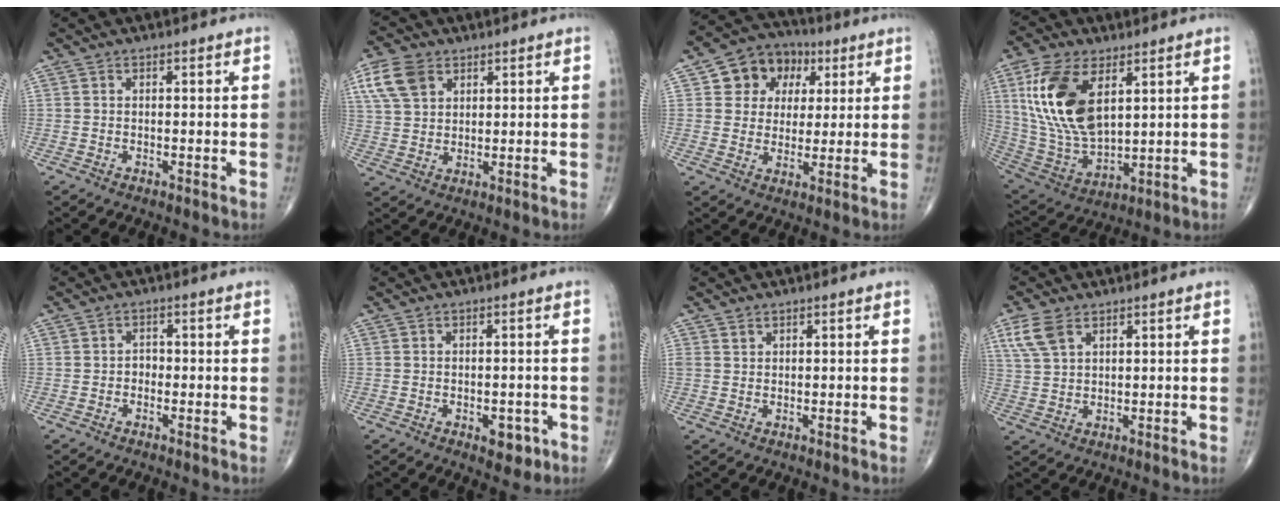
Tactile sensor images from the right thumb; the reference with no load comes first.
{"total": 8.2, "force": [3.8, 5.6, 4.7], "torque": [-0.086, -0.003, 0.077]}
{"total": 10.9, "force": [3.7, 9.1, 4.7], "torque": [-0.033, 0.001, 0.058]}
{"total": 18.3, "force": [6.2, 9.6, 14.4], "torque": [-0.285, -0.025, 0.127]}
{"total": 1.5, "force": [-0.6, 1.2, 0.6], "torque": [0.001, 0.006, -0.015]}
{"total": 3.9, "force": [-1.6, 2.2, 2.7], "torque": [-0.015, 0.005, -0.015]}
{"total": 1.0, "force": [0.7, 0.6, 0.2], "torque": [0.007, -0.004, 0.012]}
{"total": 5.8, "force": [3.1, 3.2, 3.7], "torque": [-0.079, -0.003, 0.069]}